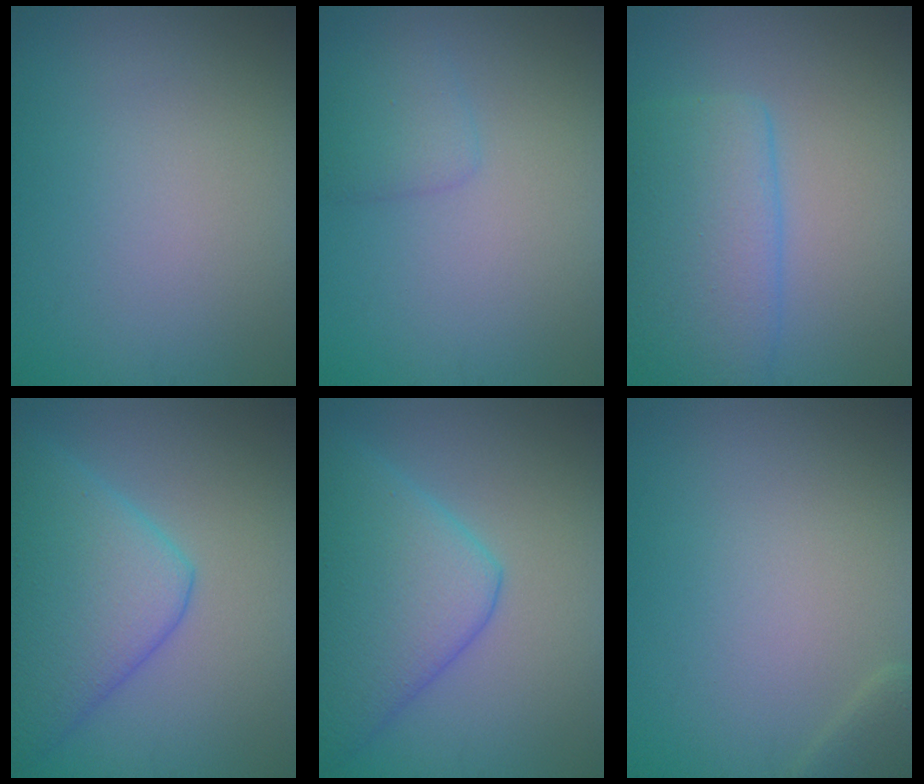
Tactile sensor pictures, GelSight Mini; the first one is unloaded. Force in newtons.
{"total": 1.8, "press": 1.8, "slide": 0.1}
{"total": 5.9, "press": 5.9, "slide": 0.5}
{"total": 8.4, "press": 8.4, "slide": 0.4}
{"total": 8.4, "press": 8.4, "slide": 0.4}
{"total": 1.9, "press": 1.9, "slide": 0.2}